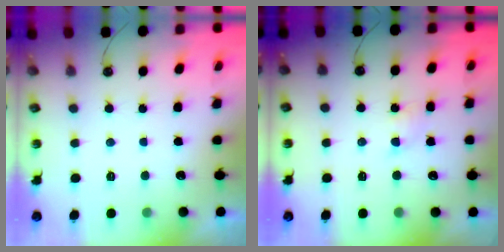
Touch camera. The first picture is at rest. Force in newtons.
{"total": 4.5, "press": 4.4, "slide": 0.7}